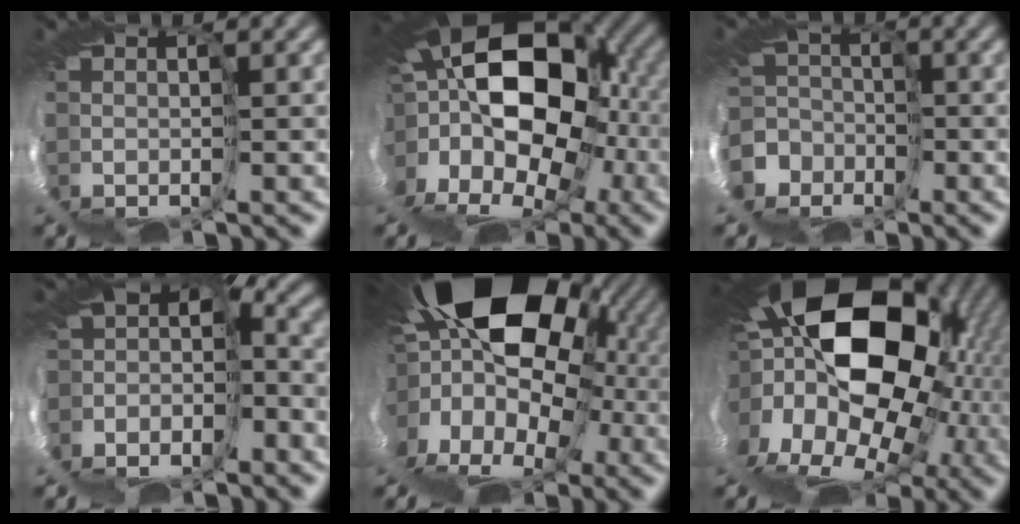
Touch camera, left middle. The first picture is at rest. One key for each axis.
{"total": 15.1, "fx": -0.2, "fy": 10.2, "fz": 11.2, "tx": -0.146, "ty": -0.003, "tz": -0.027}
{"total": 5.5, "fx": -3.4, "fy": 3.9, "fz": -1.8, "tx": 0.014, "ty": -0.015, "tz": -0.076}
{"total": 4.9, "fx": -4.0, "fy": 1.7, "fz": 2.3, "tx": -0.053, "ty": -0.030, "tz": -0.040}
{"total": 17.2, "fx": 2.3, "fy": 12.9, "fz": 11.2, "tx": -0.126, "ty": 0.010, "tz": -0.021}
{"total": 17.7, "fx": 2.4, "fy": 12.9, "fz": 11.9, "tx": -0.181, "ty": -0.022, "tz": -0.001}